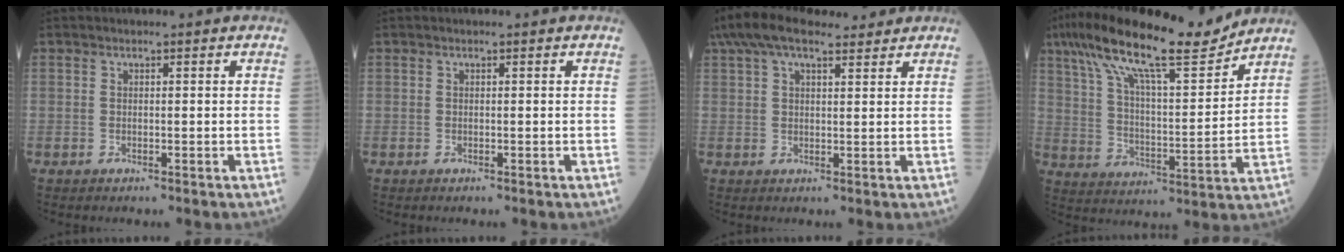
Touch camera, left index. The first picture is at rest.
{"total": 0.0}
{"total": 11.1, "force": [8.8, 3.4, 5.9], "torque": [-0.114, 0.058, 0.150]}
{"total": 17.2, "force": [13.9, 2.0, 9.9], "torque": [-0.180, 0.018, 0.236]}